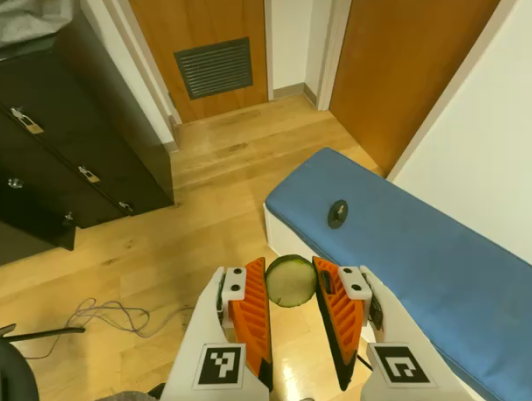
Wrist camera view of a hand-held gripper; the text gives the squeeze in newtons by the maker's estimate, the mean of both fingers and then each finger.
{"total": 9.6, "left": 9.8, "right": 9.4}